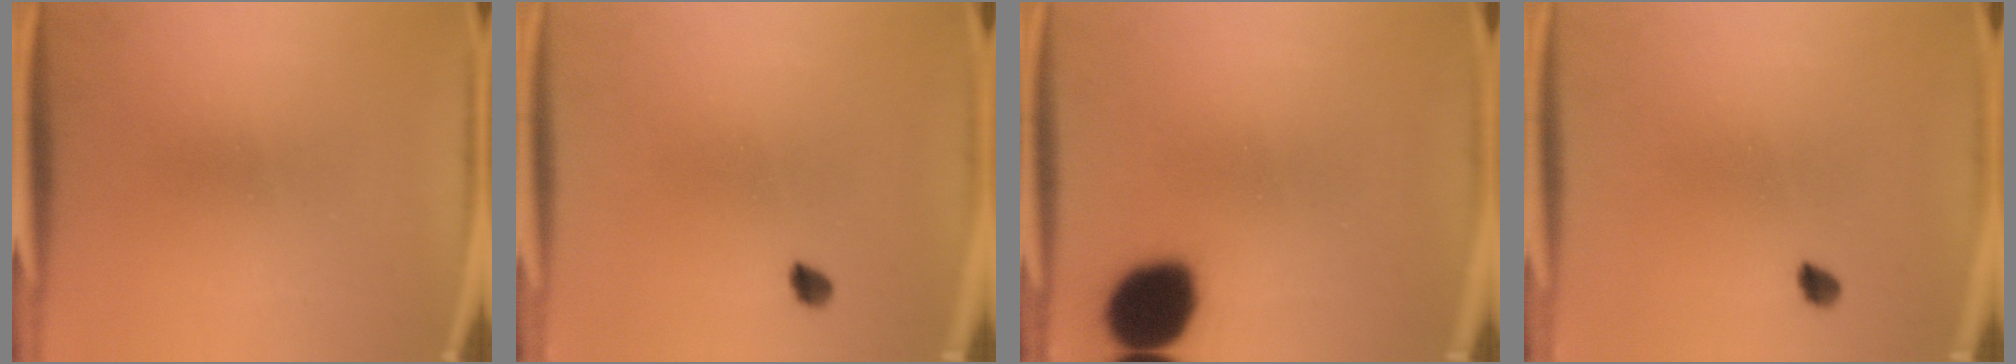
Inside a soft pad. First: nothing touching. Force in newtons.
{"total": 1.6}
{"total": 16.8}
{"total": 1.6}